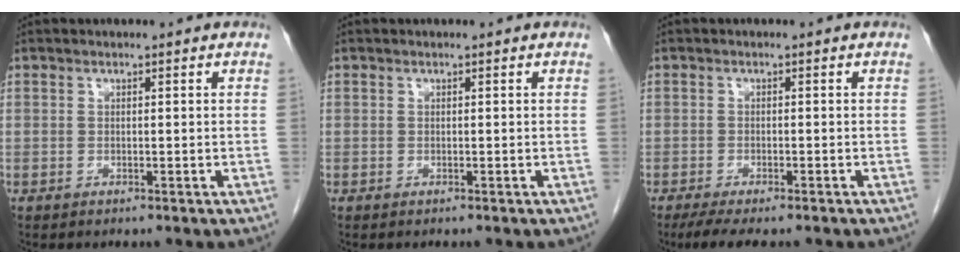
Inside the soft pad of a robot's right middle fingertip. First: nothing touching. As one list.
[{"total": 0.0}, {"total": 6.1, "force": [-4.9, 1.4, 3.4], "torque": [-0.054, -0.013, -0.075]}]